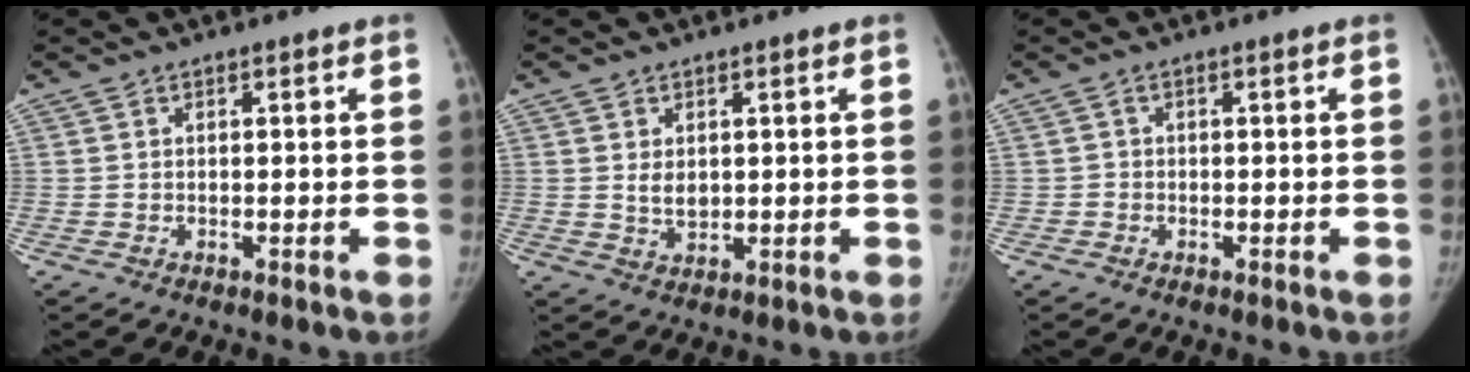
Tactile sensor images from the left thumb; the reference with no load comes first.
{"total": 3.2, "force": [0.7, 2.2, 2.2], "torque": [-0.028, -0.010, 0.019]}
{"total": 0.9, "force": [-0.4, 0.8, 0.0], "torque": [0.010, 0.005, -0.010]}